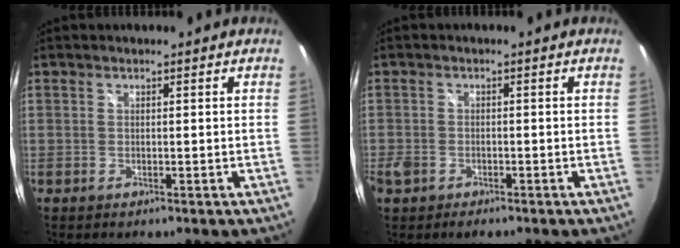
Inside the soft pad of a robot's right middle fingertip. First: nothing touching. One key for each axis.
{"total": 3.8, "fx": -2.3, "fy": 2.2, "fz": 2.0, "tx": -0.050, "ty": -0.007, "tz": -0.043}